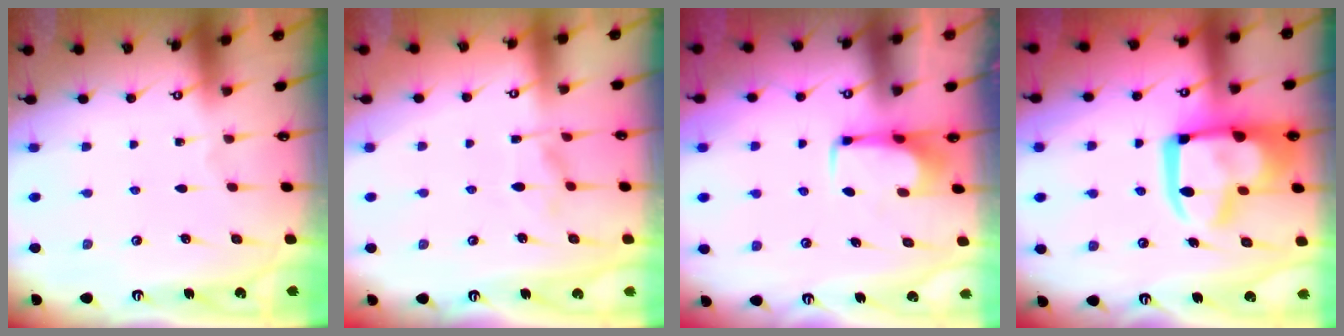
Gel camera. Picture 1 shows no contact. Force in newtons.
{"total": 5.7, "press": 5.7, "slide": 1.0}
{"total": 1.7, "press": 1.6, "slide": 0.5}
{"total": 21.1, "press": 20.9, "slide": 2.4}